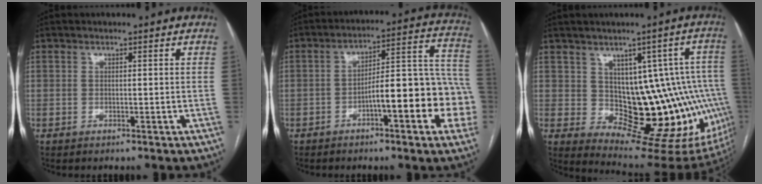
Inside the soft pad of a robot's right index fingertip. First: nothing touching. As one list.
[{"total": 16.3, "force": [-4.9, 3.3, 15.1], "torque": [-0.170, 0.046, -0.061]}, {"total": 15.5, "force": [0.2, 8.2, 13.1], "torque": [-0.132, 0.023, 0.020]}]